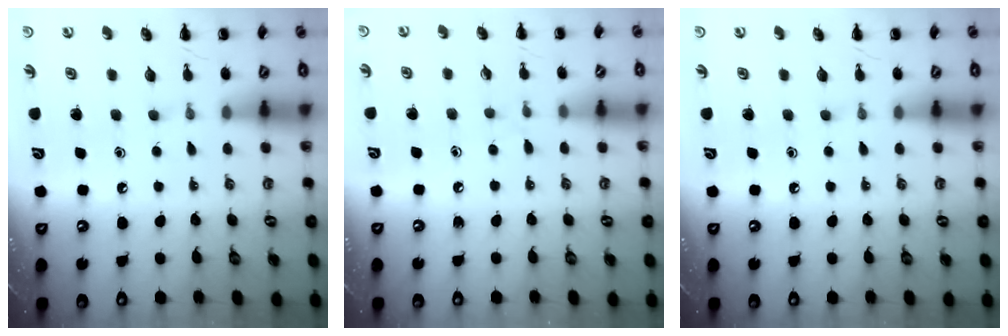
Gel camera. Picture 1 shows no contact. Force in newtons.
{"total": 4.4, "press": 4.0, "slide": 2.0}
{"total": 0.0}